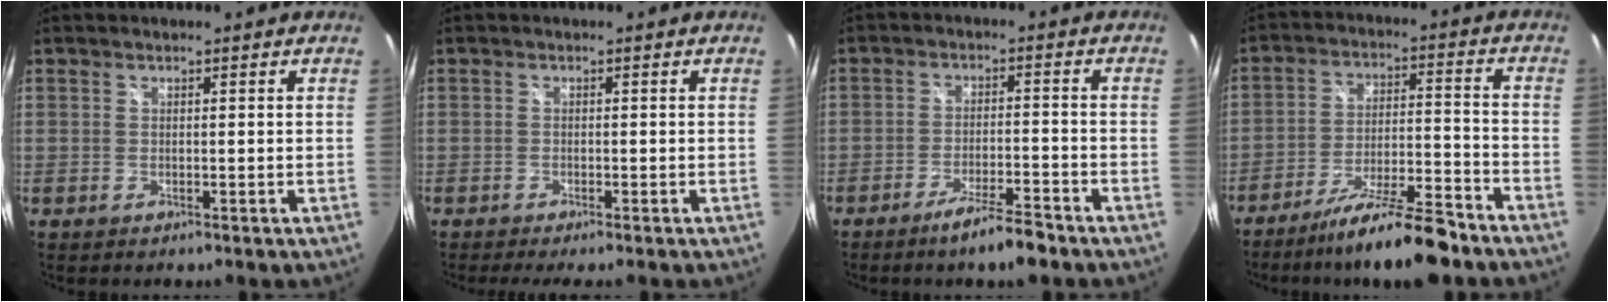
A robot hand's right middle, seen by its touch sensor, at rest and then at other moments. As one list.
[{"total": 2.5, "force": [-2.2, -0.1, 1.3], "torque": [-0.029, -0.017, -0.036]}, {"total": 6.6, "force": [-5.1, 0.6, 4.1], "torque": [-0.084, -0.003, -0.085]}, {"total": 14.1, "force": [-11.7, 1.5, 7.6], "torque": [-0.142, -0.008, -0.189]}]